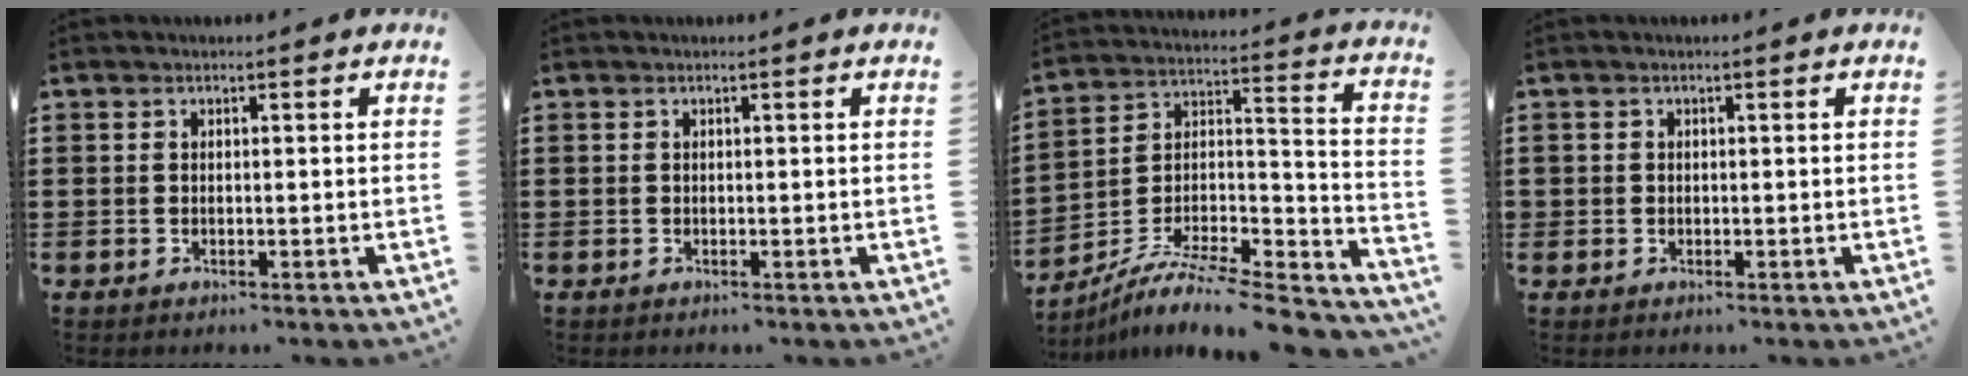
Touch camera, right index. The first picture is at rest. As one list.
[{"total": 0.0}, {"total": 8.4, "force": [-7.2, 1.6, 4.0], "torque": [-0.072, 0.003, -0.144]}, {"total": 0.7, "force": [0.0, 0.7, 0.1], "torque": [-0.003, 0.004, -0.002]}]